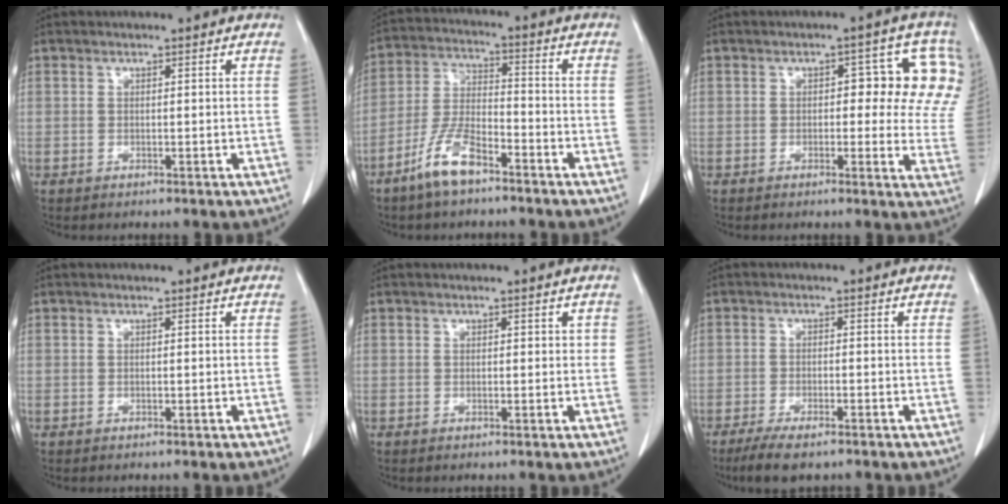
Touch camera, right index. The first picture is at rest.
{"total": 8.6, "force": [-5.8, 2.3, 5.8], "torque": [-0.131, -0.005, -0.117]}
{"total": 10.3, "force": [2.4, 4.5, 9.0], "torque": [-0.088, 0.021, 0.021]}
{"total": 0.0}
{"total": 1.1, "force": [0.5, 0.8, 0.6], "torque": [0.000, 0.006, 0.003]}
{"total": 5.7, "force": [-4.2, 1.3, 3.6], "torque": [-0.065, -0.012, -0.072]}